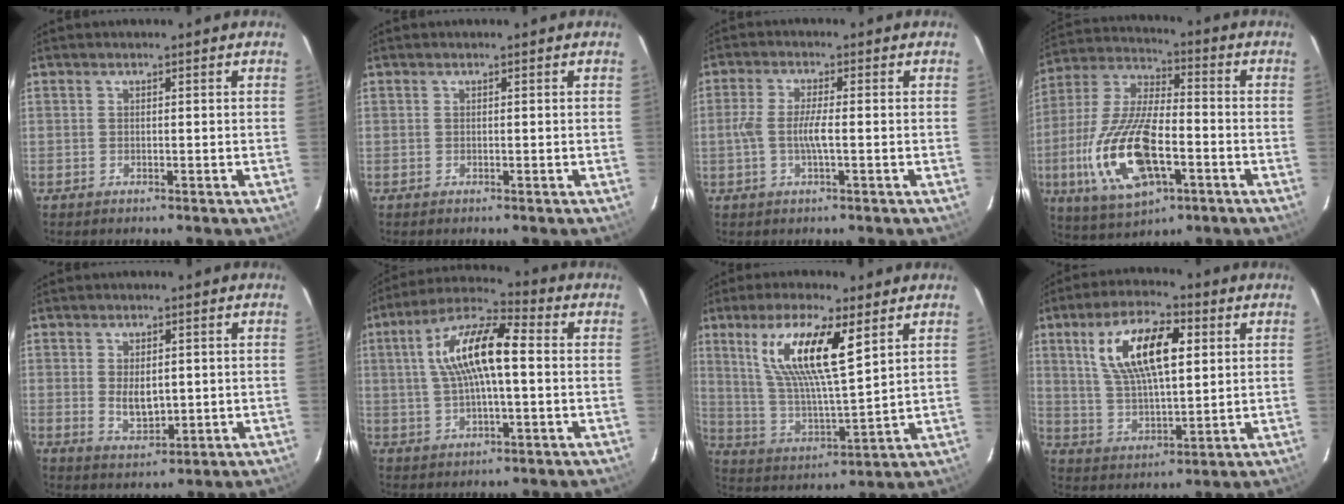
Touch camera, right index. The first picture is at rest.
{"total": 0.0}
{"total": 4.9, "force": [-1.0, 0.6, 4.8], "torque": [-0.097, 0.000, -0.020]}
{"total": 19.5, "force": [-6.0, 8.5, 16.5], "torque": [-0.361, -0.015, -0.105]}
{"total": 5.4, "force": [0.2, 3.2, 4.4], "torque": [-0.074, -0.009, 0.013]}
{"total": 13.5, "force": [1.5, 4.2, 12.8], "torque": [-0.239, 0.023, 0.022]}
{"total": 15.4, "force": [7.3, 3.3, 13.1], "torque": [-0.250, 0.001, 0.146]}
{"total": 15.1, "force": [4.8, 6.1, 13.0], "torque": [-0.241, 0.017, 0.095]}